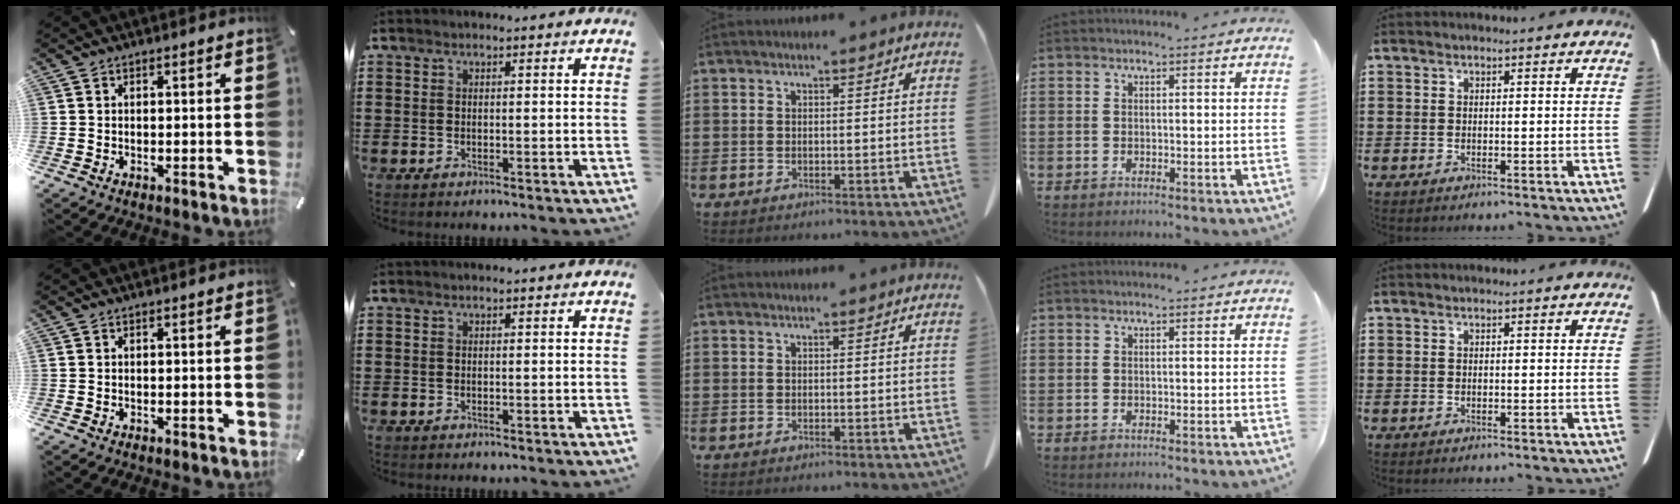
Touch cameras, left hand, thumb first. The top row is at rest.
{}